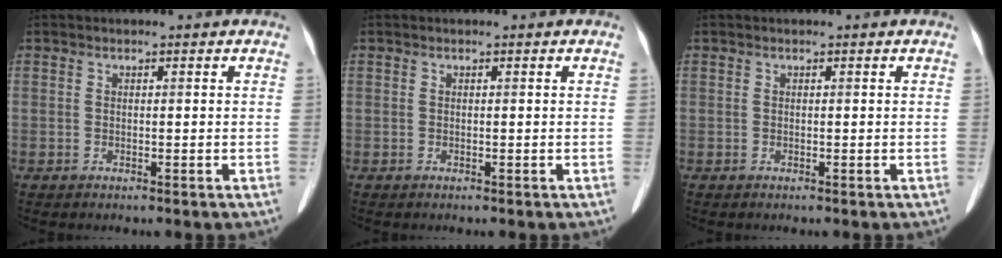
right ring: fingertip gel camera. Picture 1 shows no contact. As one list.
[{"total": 0.0}, {"total": 0.0}]